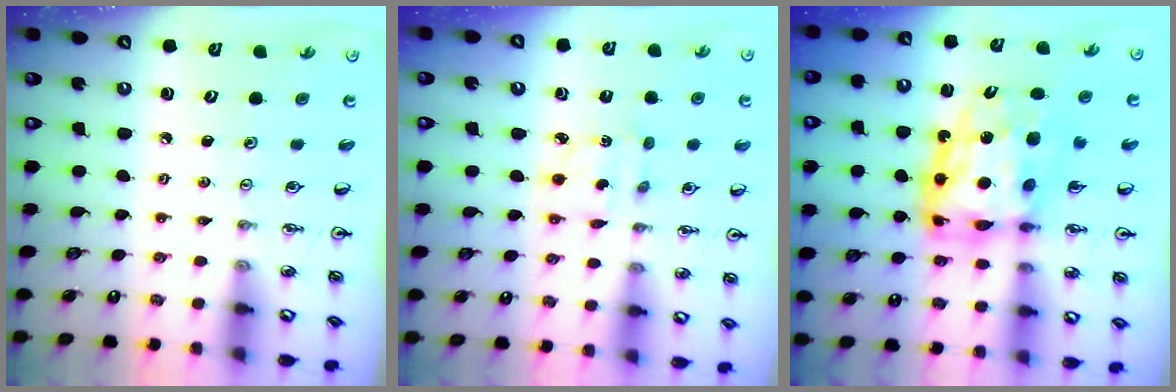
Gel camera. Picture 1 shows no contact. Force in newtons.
{"total": 2.5, "press": 2.5, "slide": 0.2}
{"total": 14.8, "press": 14.7, "slide": 1.3}